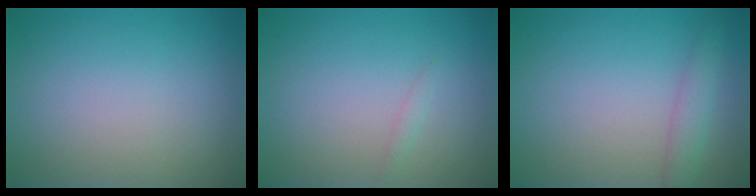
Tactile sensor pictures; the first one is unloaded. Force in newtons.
{"total": 0.5, "press": 0.5, "slide": 0.0}
{"total": 1.9, "press": 1.9, "slide": 0.1}